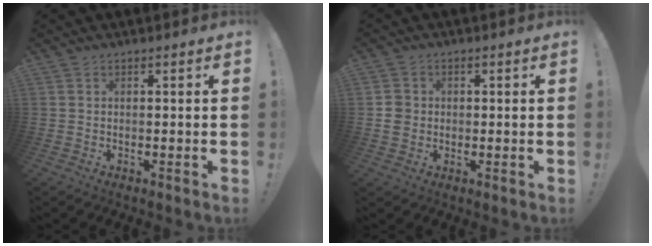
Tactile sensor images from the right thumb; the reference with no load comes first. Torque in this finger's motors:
{"motor_torque": [-0.09, 0.17, 0.00, 0.16, 0.03]}